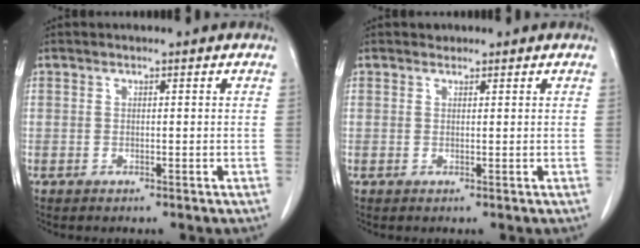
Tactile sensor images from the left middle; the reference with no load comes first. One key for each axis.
{"total": 0.7, "fx": 0.6, "fy": 0.4, "fz": -0.1, "tx": -0.004, "ty": 0.000, "tz": 0.007}